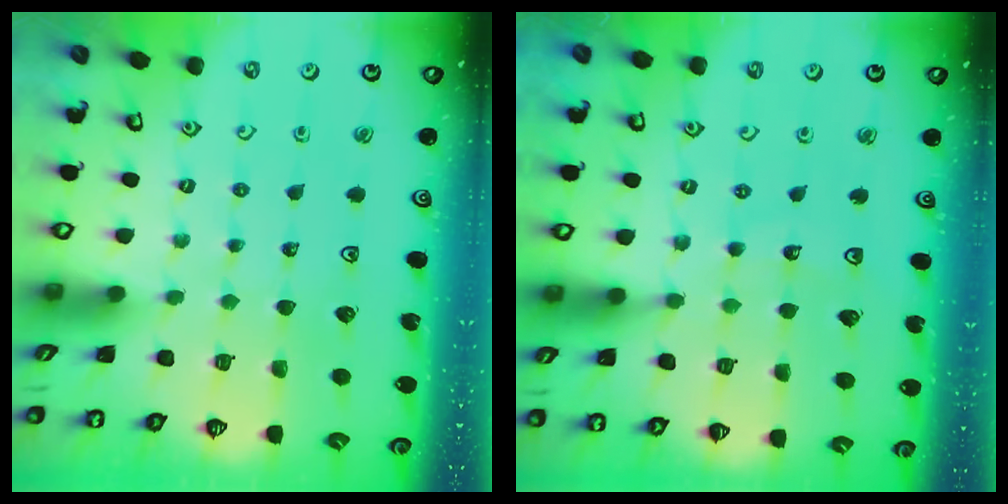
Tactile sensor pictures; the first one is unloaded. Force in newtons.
{"total": 10.3, "press": 9.9, "slide": 3.1}